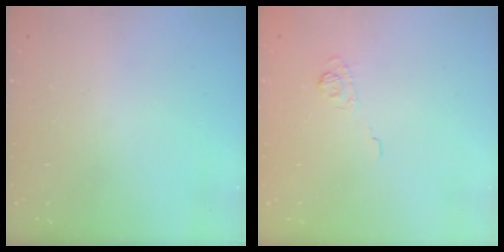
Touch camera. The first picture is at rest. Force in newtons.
{"total": 3.6, "press": 3.3, "slide": 1.5}